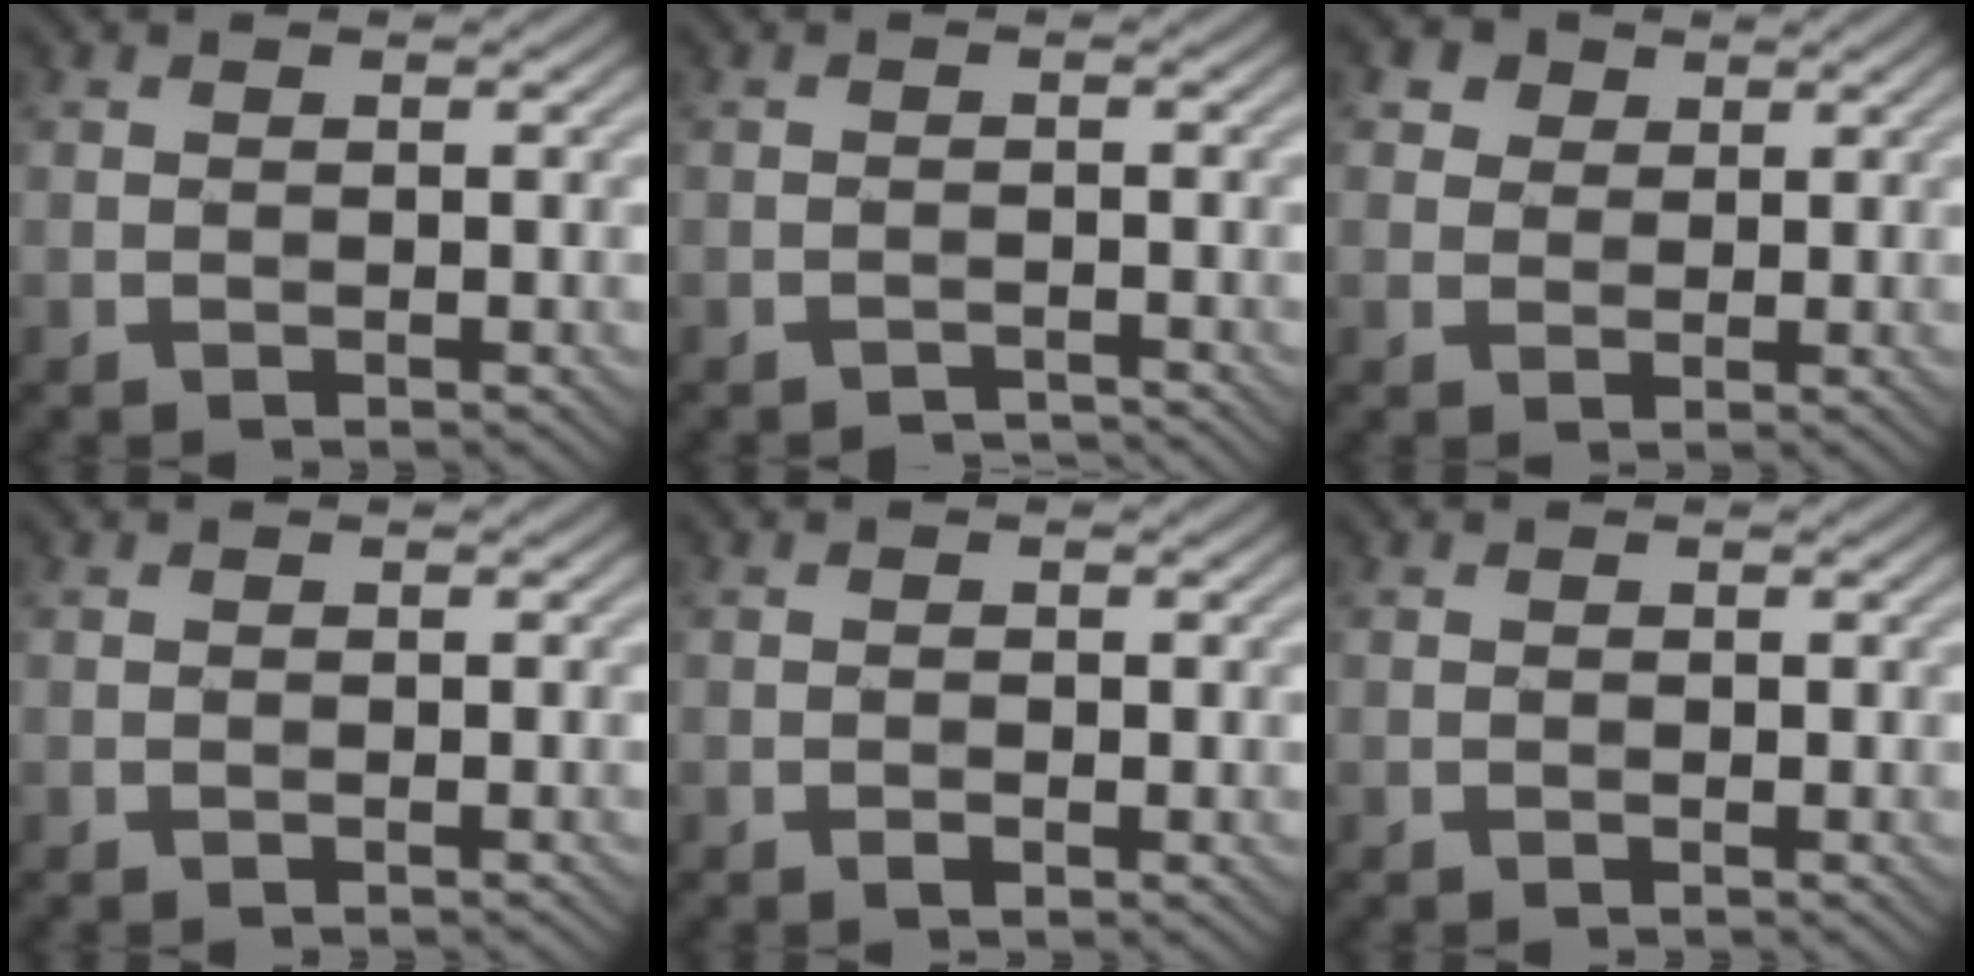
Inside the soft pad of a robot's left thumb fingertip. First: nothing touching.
{"total": 1.1, "force": [-1.1, -0.1, -0.2], "torque": [0.002, 0.005, -0.025]}
{"total": 4.0, "force": [2.4, 2.8, 1.4], "torque": [-0.037, 0.000, 0.044]}
{"total": 0.0}
{"total": 1.0, "force": [-0.4, 0.5, 0.8], "torque": [-0.012, 0.001, -0.005]}
{"total": 0.0}